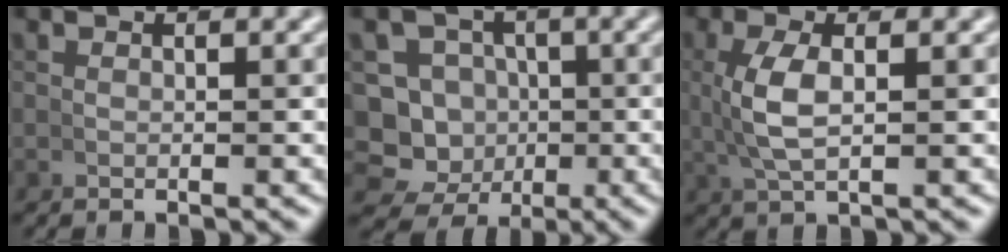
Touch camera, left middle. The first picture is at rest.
{"total": 12.0, "force": [-1.8, 11.1, 4.4], "torque": [-0.107, -0.050, -0.032]}
{"total": 3.4, "force": [0.4, 1.0, 3.2], "torque": [-0.074, 0.002, 0.015]}